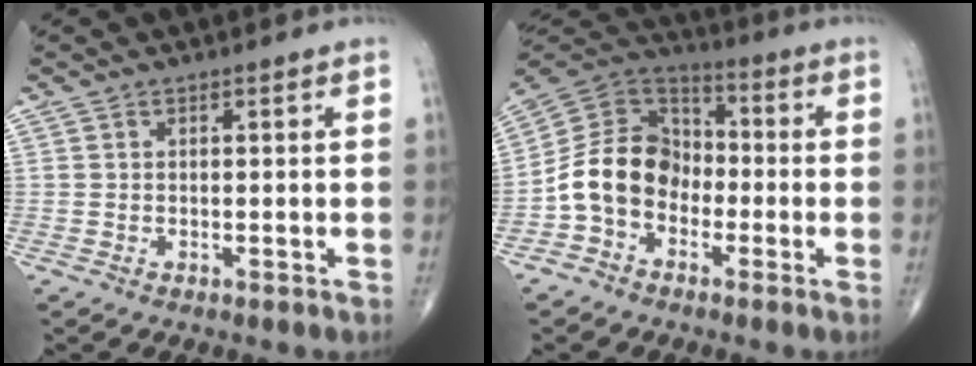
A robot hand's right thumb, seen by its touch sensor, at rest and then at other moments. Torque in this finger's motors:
{"motor_torque": [0.27, 0.21, 1.18, -0.78, 0.11]}